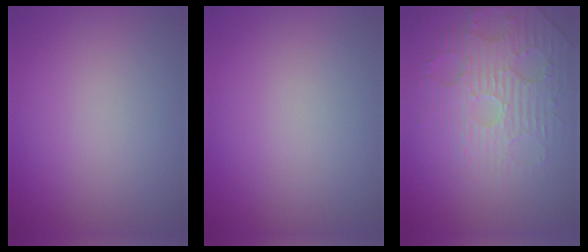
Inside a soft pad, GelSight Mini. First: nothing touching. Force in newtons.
{"total": 0.0}
{"total": 4.9, "press": 3.7, "slide": 3.2}